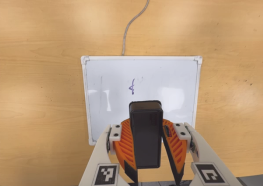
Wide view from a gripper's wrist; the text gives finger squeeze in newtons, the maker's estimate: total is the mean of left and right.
{"total": 10.1, "left": 10.2, "right": 10.0}